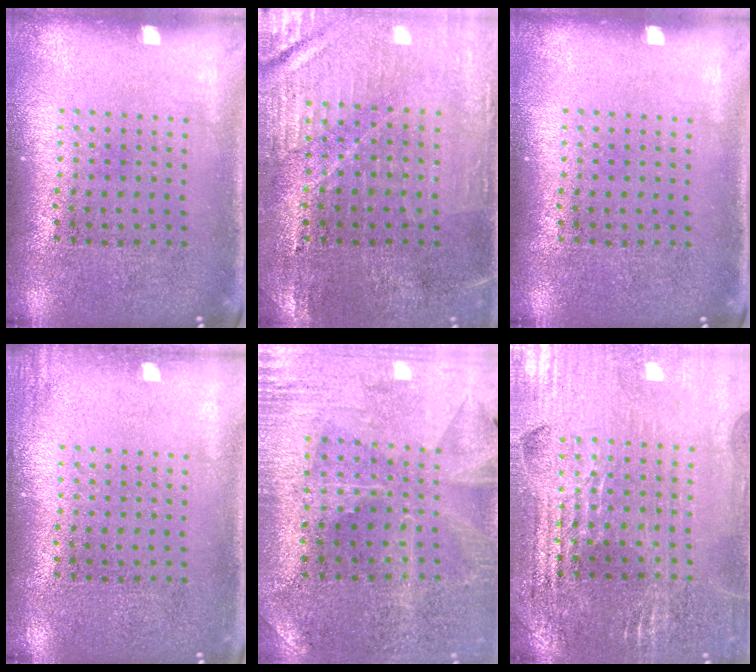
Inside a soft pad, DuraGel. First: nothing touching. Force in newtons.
{"total": 1.1, "press": 1.1, "slide": 0.2}
{"total": 0.0}
{"total": 0.9, "press": 0.9, "slide": 0.1}
{"total": 0.9, "press": 0.8, "slide": 0.3}
{"total": 2.9, "press": 2.9, "slide": 0.6}